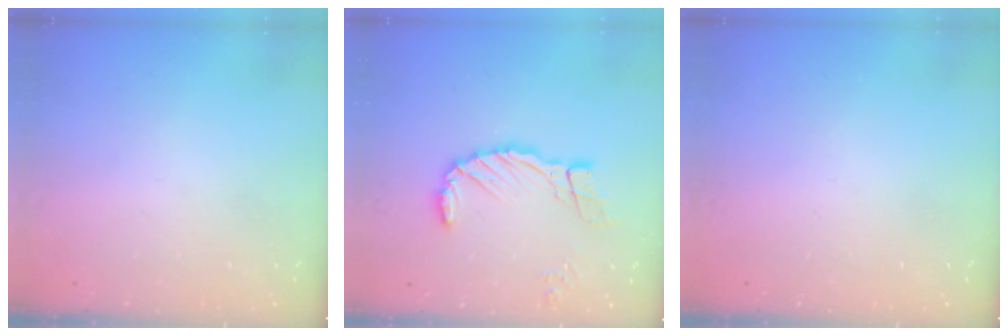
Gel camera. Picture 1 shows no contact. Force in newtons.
{"total": 9.9, "press": 9.8, "slide": 1.0}
{"total": 0.0}